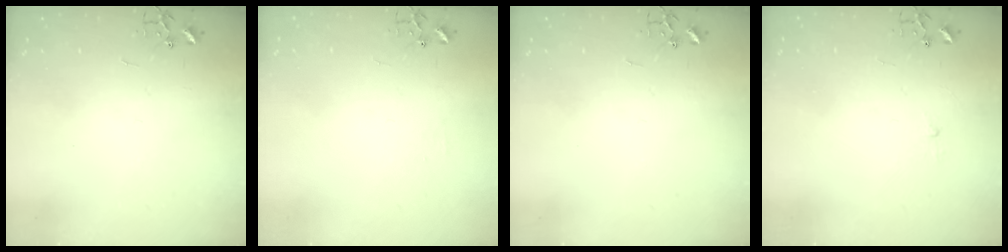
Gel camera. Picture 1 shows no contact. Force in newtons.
{"total": 3.9, "press": 3.8, "slide": 0.6}
{"total": 0.0}
{"total": 2.6, "press": 2.5, "slide": 0.4}